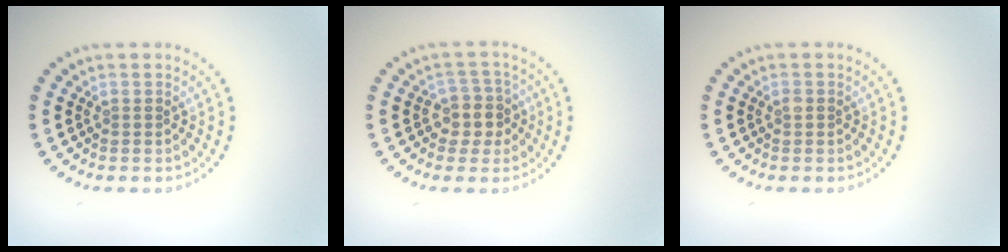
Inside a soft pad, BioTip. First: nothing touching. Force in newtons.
{"total": 2.8, "press": 2.4, "slide": 1.4}
{"total": 0.7, "press": 0.6, "slide": 0.1}